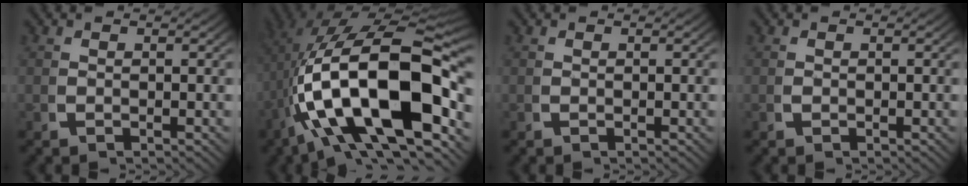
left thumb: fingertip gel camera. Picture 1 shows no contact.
{"total": 21.3, "force": [-0.8, 11.7, 17.8], "torque": [-0.338, -0.066, 0.021]}
{"total": 0.0}
{"total": 0.0}